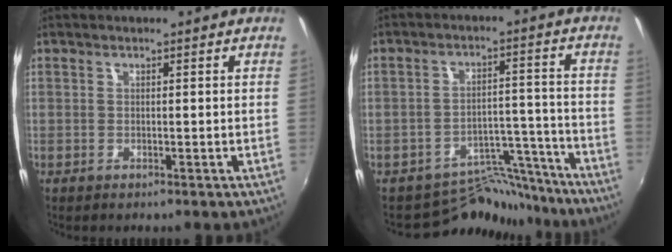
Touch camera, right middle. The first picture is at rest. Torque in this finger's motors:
{"motor_torque": [-0.42, -0.13, -0.09, -0.03]}